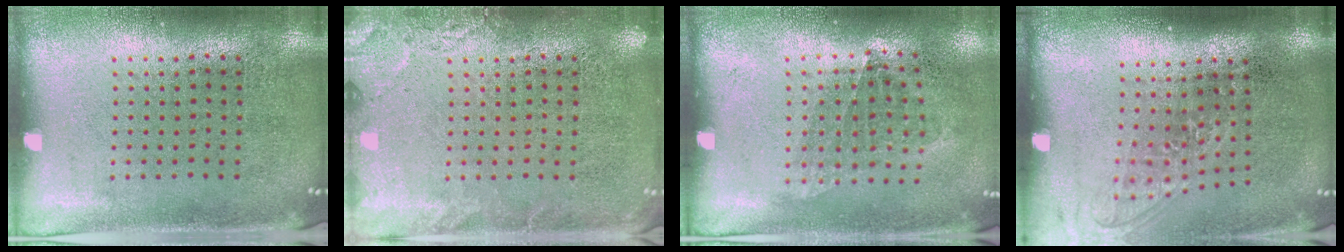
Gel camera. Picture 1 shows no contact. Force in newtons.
{"total": 2.2, "press": 2.2, "slide": 0.3}
{"total": 1.0, "press": 0.8, "slide": 0.6}
{"total": 1.4, "press": 1.1, "slide": 0.8}